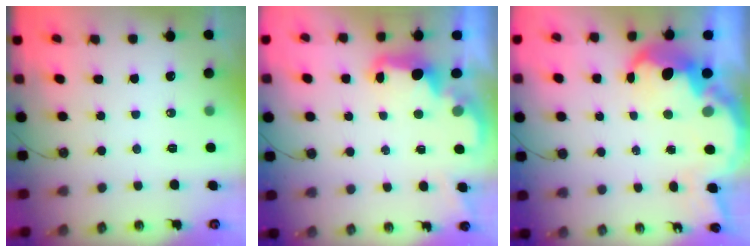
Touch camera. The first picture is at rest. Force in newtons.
{"total": 2.8, "press": 2.6, "slide": 0.9}
{"total": 10.0, "press": 10.0, "slide": 0.6}